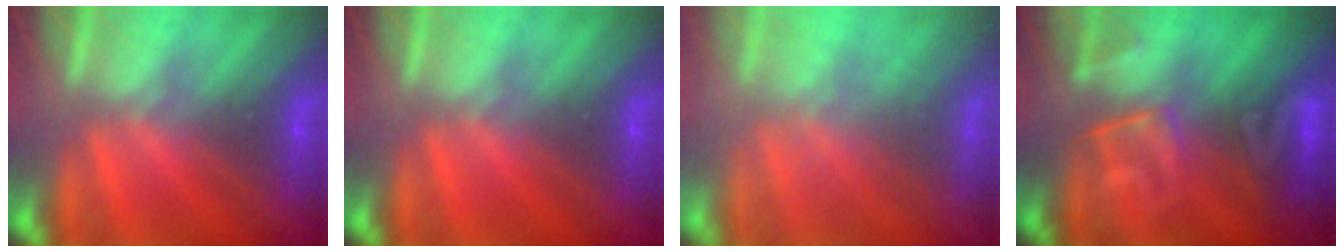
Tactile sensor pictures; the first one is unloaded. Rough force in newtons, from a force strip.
{"total": 0.0}
{"total": 2.2}
{"total": 2.9}